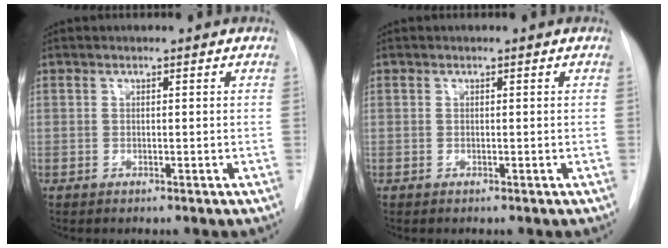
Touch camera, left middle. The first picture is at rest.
{"total": 0.0}